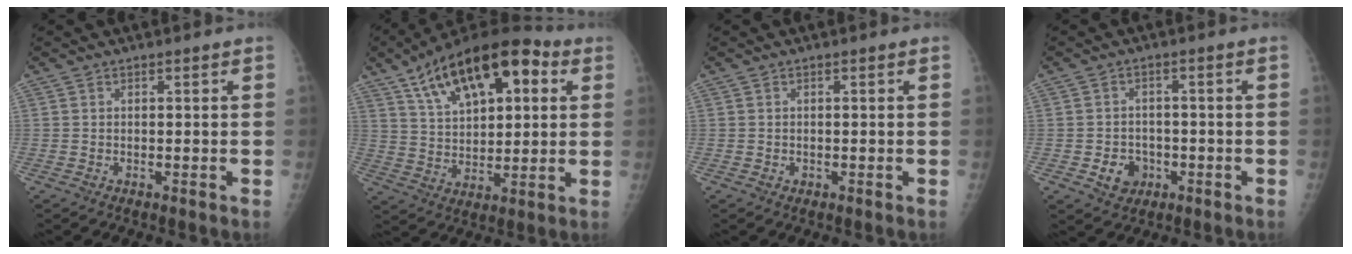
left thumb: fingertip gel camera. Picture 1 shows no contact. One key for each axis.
{"total": 20.6, "fx": 9.1, "fy": 10.1, "fz": 15.5, "tx": -0.223, "ty": -0.001, "tz": 0.153}
{"total": 0.5, "fx": -0.1, "fy": 0.5, "fz": 0.1, "tx": -0.001, "ty": 0.002, "tz": -0.002}
{"total": 4.9, "fx": -1.7, "fy": 4.2, "fz": 2.0, "tx": -0.013, "ty": 0.010, "tz": -0.022}